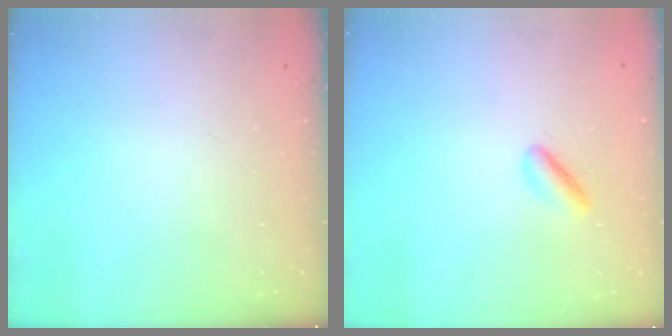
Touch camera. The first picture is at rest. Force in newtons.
{"total": 3.4, "press": 3.4, "slide": 0.5}